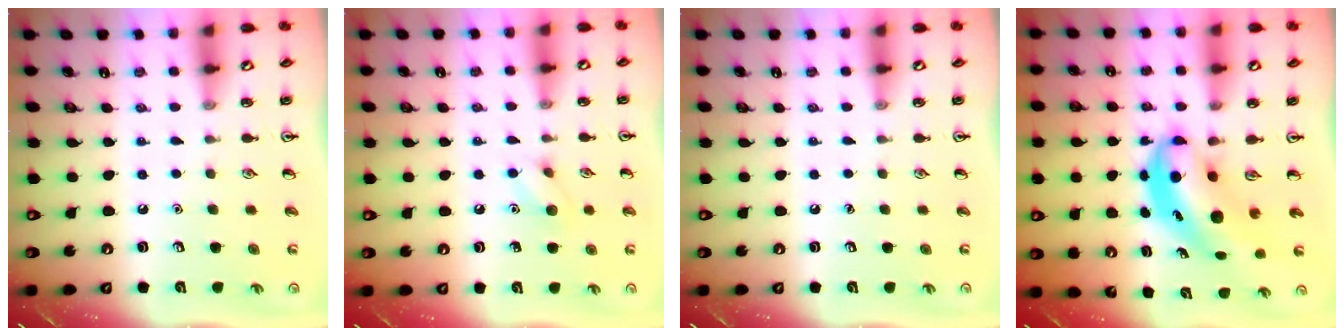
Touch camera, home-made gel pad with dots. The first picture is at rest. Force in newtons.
{"total": 6.4, "press": 6.3, "slide": 1.4}
{"total": 0.0}
{"total": 6.7, "press": 6.5, "slide": 1.6}